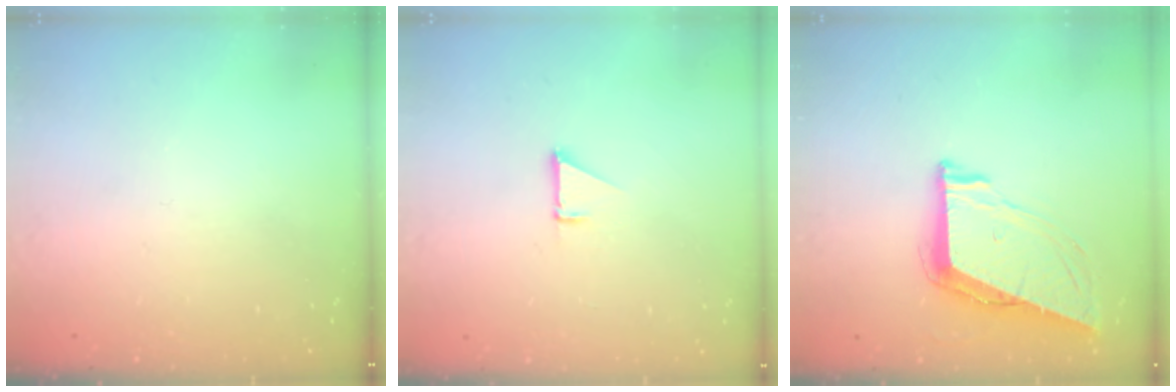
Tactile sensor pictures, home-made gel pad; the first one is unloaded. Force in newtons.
{"total": 1.4, "press": 1.3, "slide": 0.1}
{"total": 9.0, "press": 8.6, "slide": 2.9}